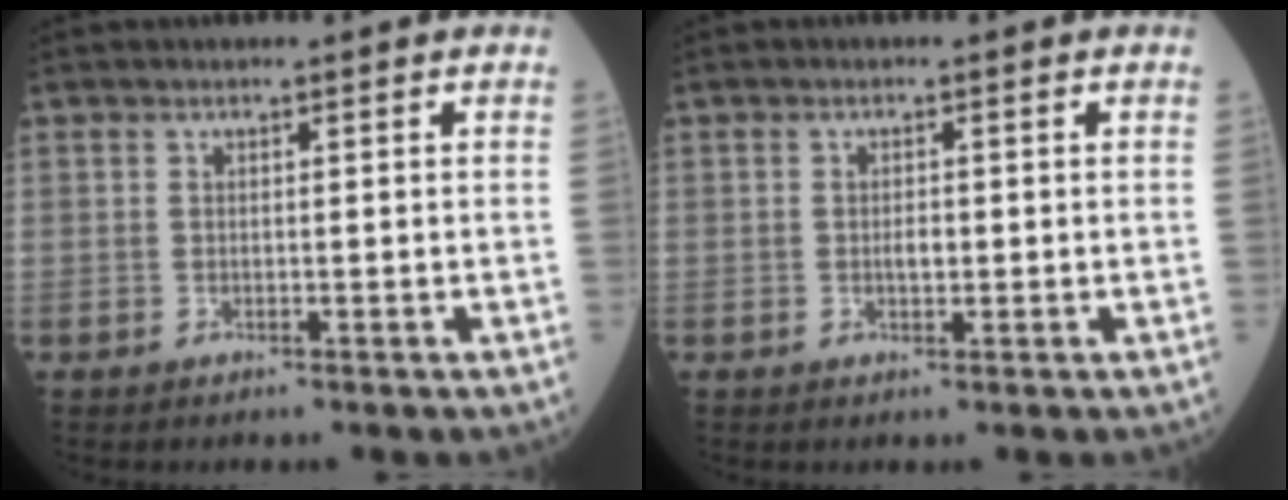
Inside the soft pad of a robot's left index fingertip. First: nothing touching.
{"total": 1.5, "force": [-0.4, 0.7, 1.3], "torque": [-0.022, -0.002, -0.008]}